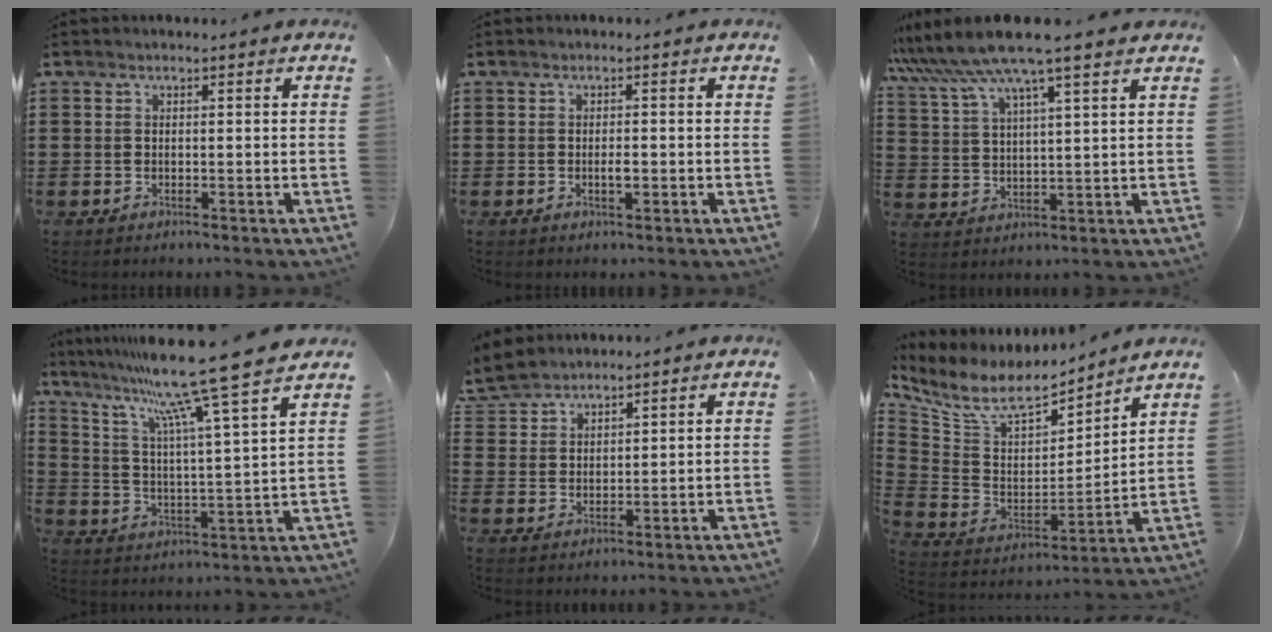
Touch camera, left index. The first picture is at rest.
{"total": 1.6, "force": [-0.4, 0.5, 1.4], "torque": [-0.028, 0.001, -0.007]}
{"total": 8.7, "force": [7.1, 0.0, 5.0], "torque": [-0.120, -0.029, 0.121]}
{"total": 12.7, "force": [10.6, -1.4, 6.9], "torque": [-0.164, -0.071, 0.169]}
{"total": 4.3, "force": [4.0, 1.4, 0.4], "torque": [-0.027, -0.008, 0.074]}
{"total": 8.3, "force": [6.7, 3.2, 3.7], "torque": [-0.107, -0.040, 0.115]}